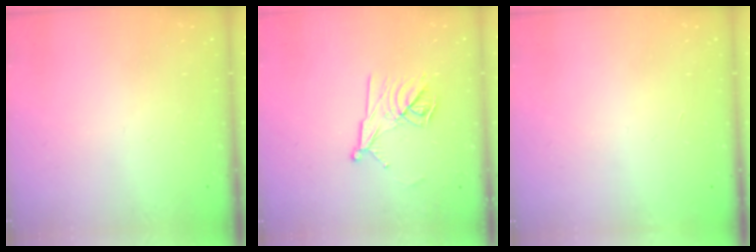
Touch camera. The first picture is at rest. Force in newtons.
{"total": 12.0, "press": 12.0, "slide": 0.1}
{"total": 1.7, "press": 1.7, "slide": 0.1}